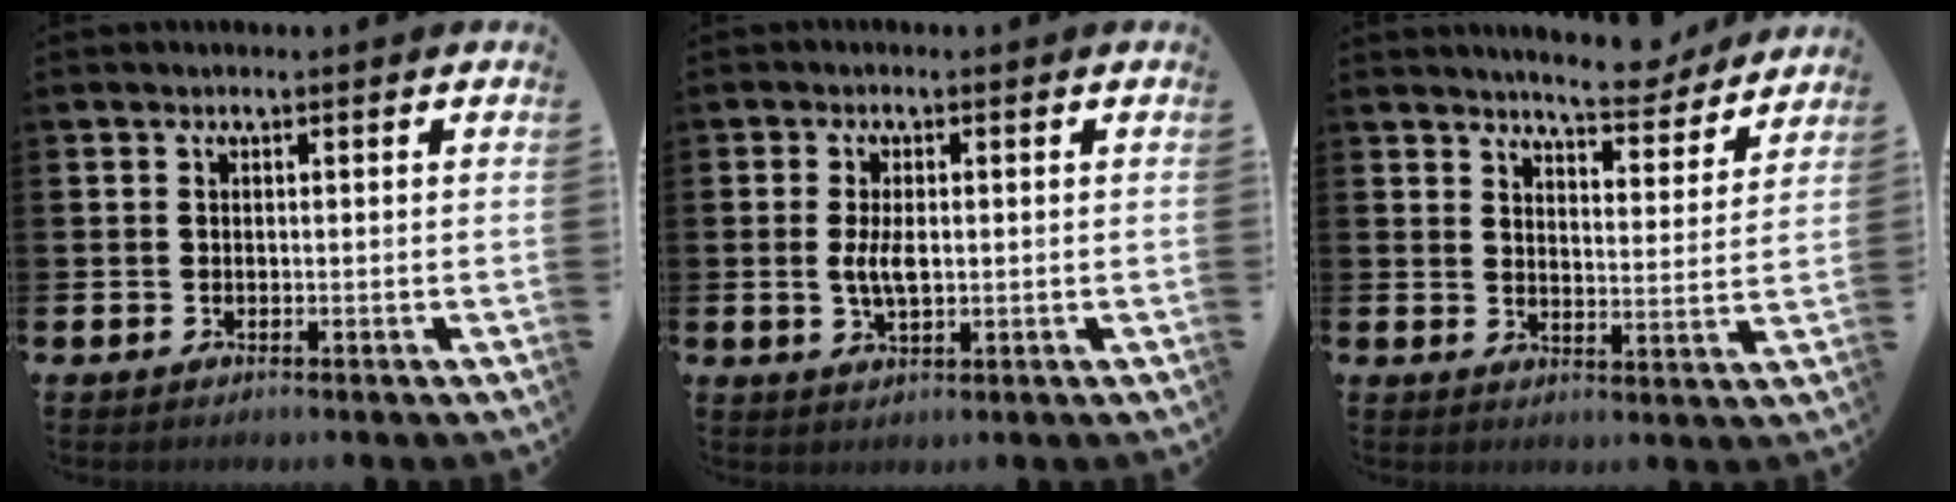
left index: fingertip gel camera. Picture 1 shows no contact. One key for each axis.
{"total": 3.7, "fx": 0.2, "fy": 1.7, "fz": 3.3, "tx": -0.062, "ty": -0.001, "tz": -0.002}
{"total": 6.5, "fx": 6.3, "fy": 0.6, "fz": 1.1, "tx": -0.023, "ty": -0.045, "tz": 0.110}